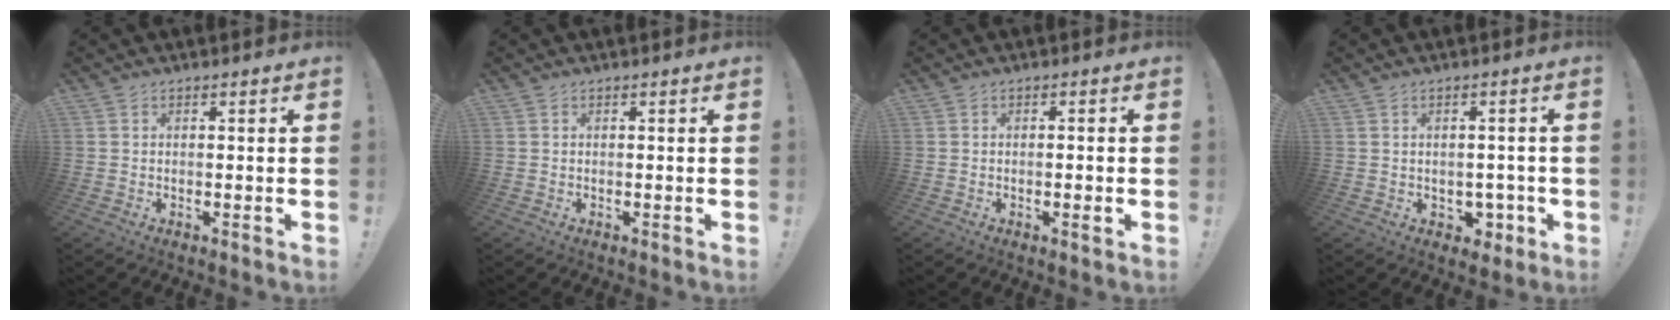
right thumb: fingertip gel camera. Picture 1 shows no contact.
{"total": 0.0}
{"total": 1.8, "force": [-0.6, 0.1, 1.7], "torque": [-0.025, 0.001, -0.011]}
{"total": 5.0, "force": [-0.9, 4.3, 2.3], "torque": [-0.022, 0.009, -0.010]}